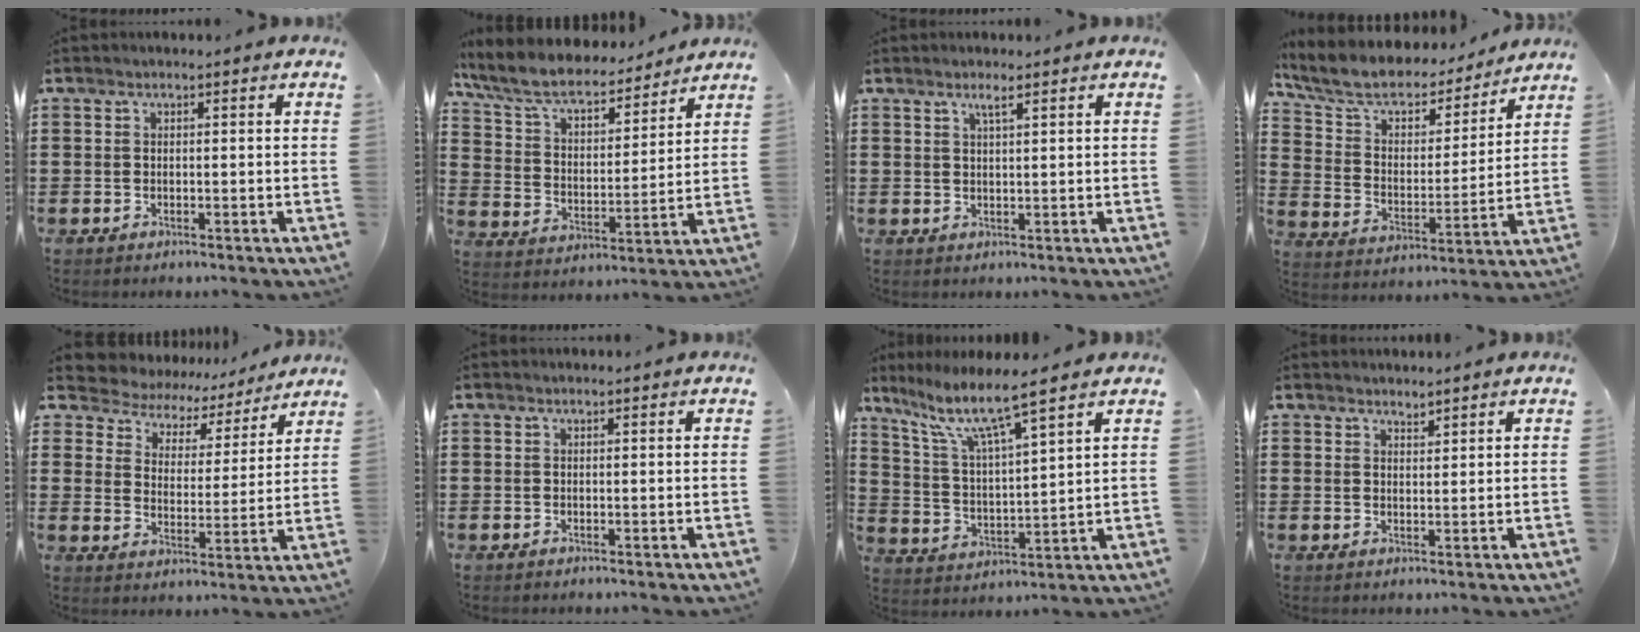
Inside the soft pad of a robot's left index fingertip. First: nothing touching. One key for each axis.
{"total": 8.0, "fx": 7.1, "fy": 1.9, "fz": 3.1, "tx": -0.092, "ty": -0.041, "tz": 0.122}
{"total": 1.7, "fx": 1.1, "fy": 0.0, "fz": 1.3, "tx": -0.027, "ty": 0.001, "tz": 0.018}
{"total": 7.3, "fx": 6.0, "fy": 3.1, "fz": 2.7, "tx": -0.084, "ty": -0.036, "tz": 0.102}
{"total": 5.2, "fx": 5.0, "fy": 1.7, "fz": 0.2, "tx": -0.038, "ty": -0.034, "tz": 0.083}
{"total": 0.0}
{"total": 8.0, "fx": 6.2, "fy": 0.6, "fz": 5.0, "tx": -0.123, "ty": -0.035, "tz": 0.100}
{"total": 1.5, "fx": 1.5, "fy": 0.2, "fz": -0.1, "tx": -0.002, "ty": 0.000, "tz": 0.029}